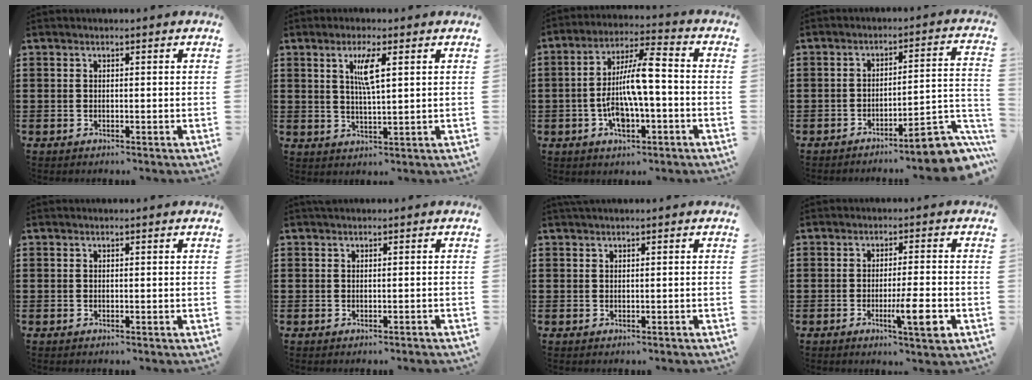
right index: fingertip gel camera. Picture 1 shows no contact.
{"total": 4.4, "force": [1.7, 0.8, 4.0], "torque": [-0.084, 0.005, 0.025]}
{"total": 10.4, "force": [-1.9, 3.4, 9.7], "torque": [-0.192, 0.003, -0.035]}
{"total": 7.9, "force": [-6.0, 1.0, 5.0], "torque": [-0.073, 0.003, -0.110]}
{"total": 0.0}
{"total": 0.0}
{"total": 0.0}
{"total": 6.5, "force": [-2.4, 0.5, 6.0], "torque": [-0.099, -0.014, -0.038]}